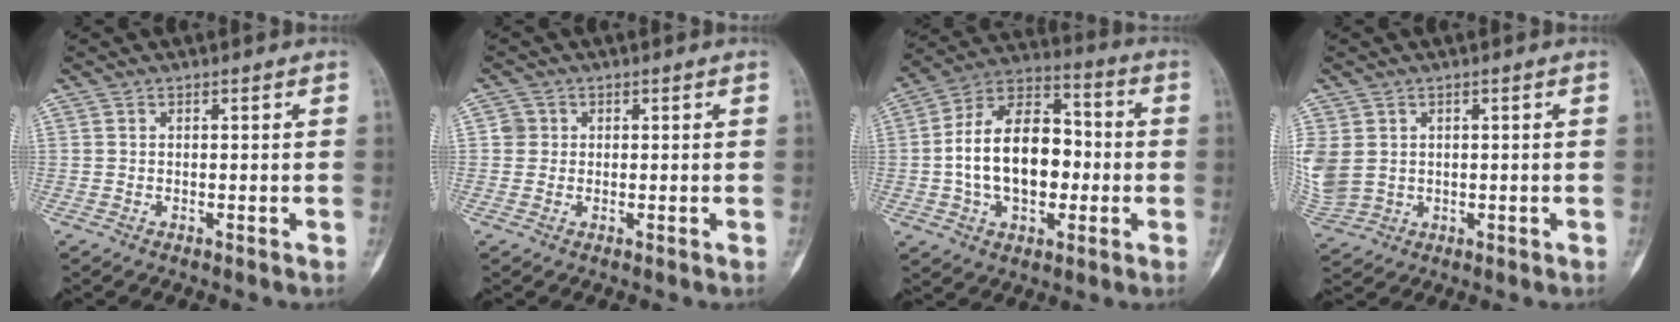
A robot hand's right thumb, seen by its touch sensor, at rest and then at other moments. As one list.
[{"total": 2.1, "force": [0.3, 2.0, 0.4], "torque": [0.011, 0.007, 0.001]}, {"total": 19.0, "force": [-1.4, 12.0, 14.7], "torque": [-0.224, 0.037, -0.025]}, {"total": 10.2, "force": [1.0, 8.5, 5.4], "torque": [-0.152, 0.005, 0.043]}]